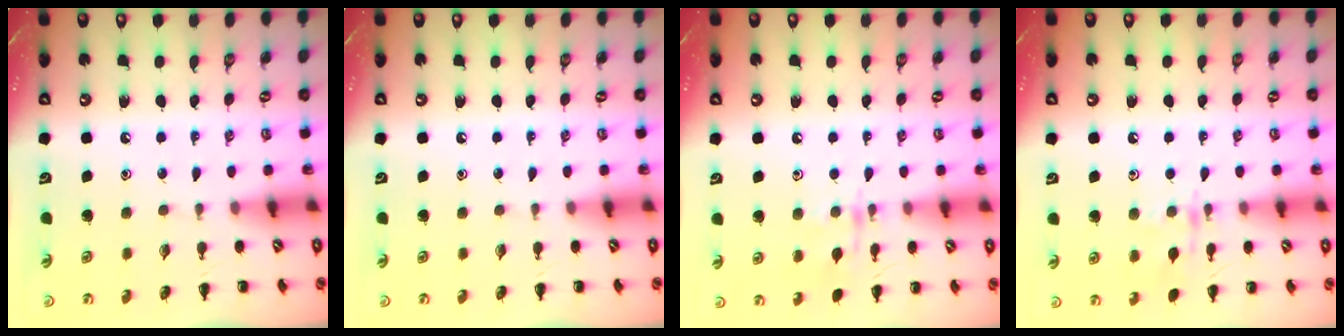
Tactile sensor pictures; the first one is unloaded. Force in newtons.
{"total": 0.0}
{"total": 9.6, "press": 9.5, "slide": 0.8}
{"total": 9.2, "press": 9.1, "slide": 1.0}